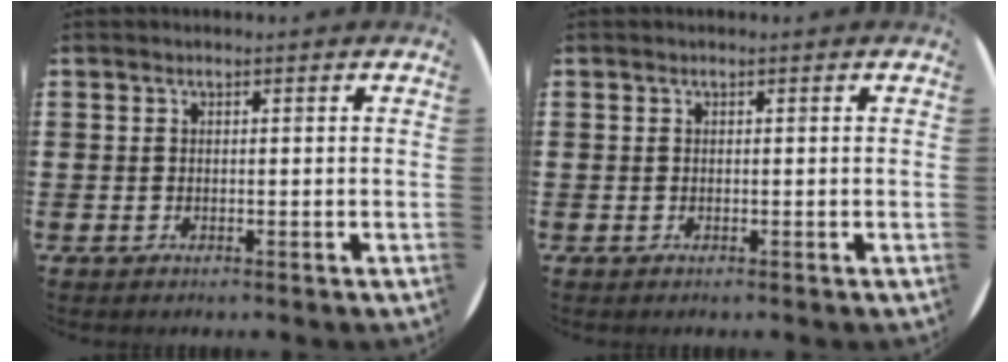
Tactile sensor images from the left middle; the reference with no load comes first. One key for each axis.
{"total": 0.0}